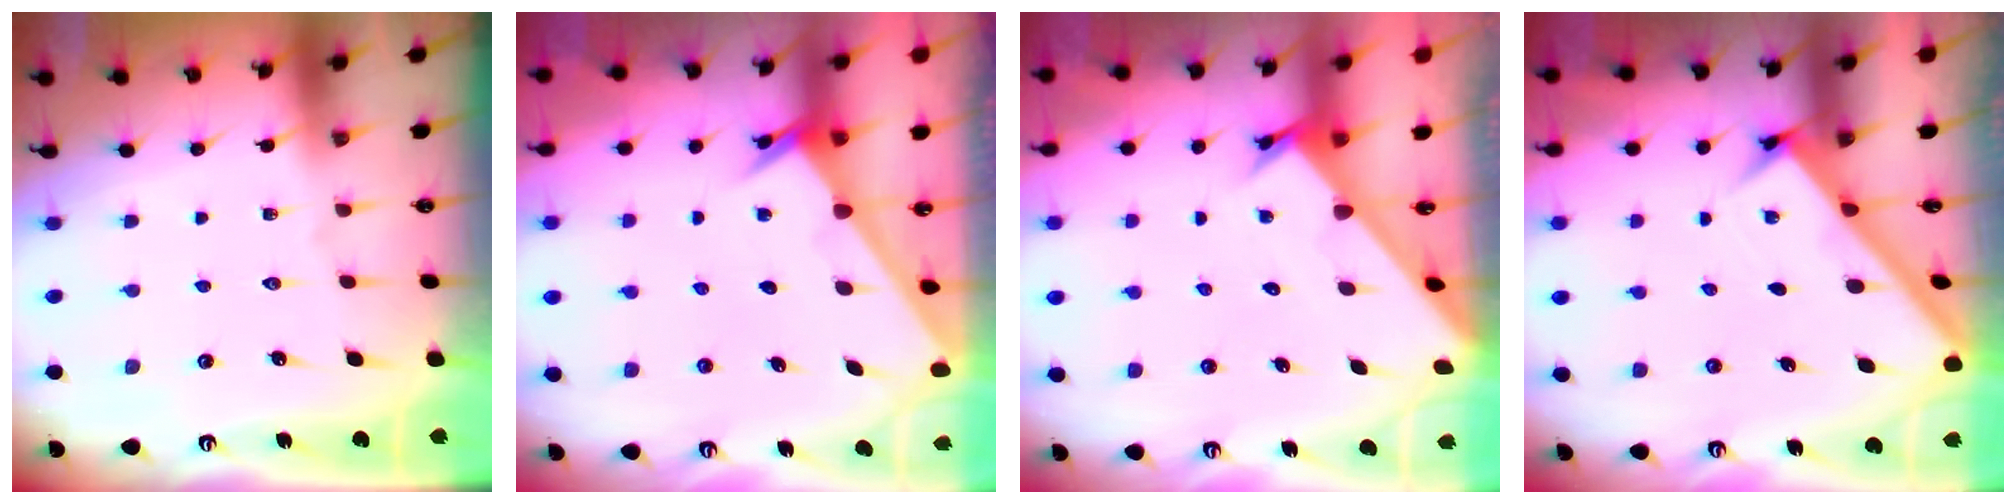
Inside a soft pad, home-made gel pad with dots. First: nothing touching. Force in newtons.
{"total": 2.4, "press": 2.4, "slide": 0.2}
{"total": 2.2, "press": 2.2, "slide": 0.2}
{"total": 2.6, "press": 2.6, "slide": 0.3}